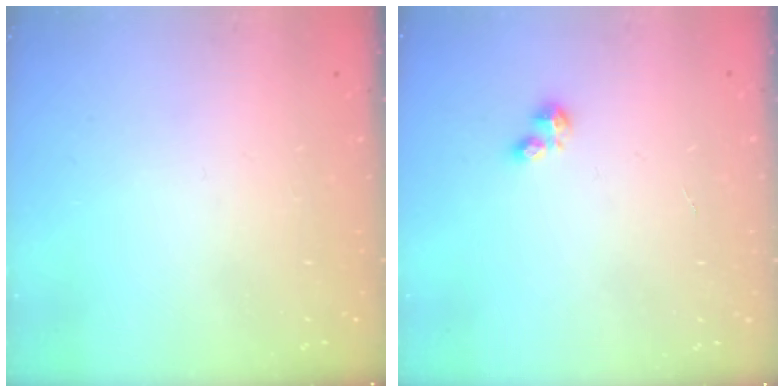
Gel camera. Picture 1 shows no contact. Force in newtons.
{"total": 1.9, "press": 1.9, "slide": 0.2}